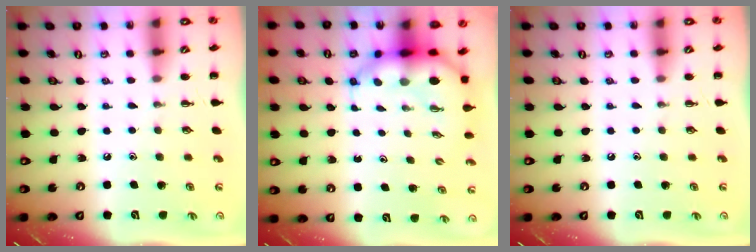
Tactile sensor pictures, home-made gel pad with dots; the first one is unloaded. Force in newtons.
{"total": 7.0, "press": 6.7, "slide": 2.0}
{"total": 0.0}